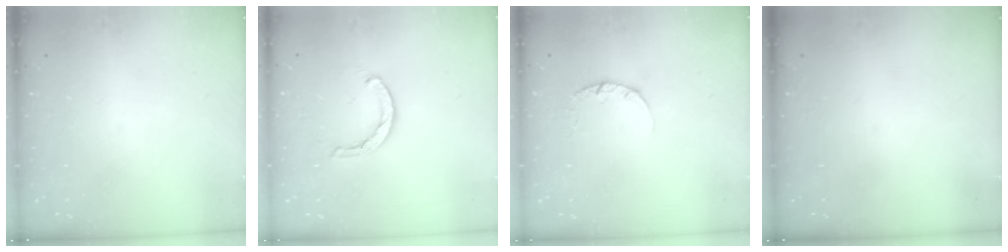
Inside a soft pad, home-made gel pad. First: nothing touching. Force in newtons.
{"total": 3.6, "press": 3.5, "slide": 0.5}
{"total": 2.4, "press": 2.3, "slide": 0.3}
{"total": 0.0}